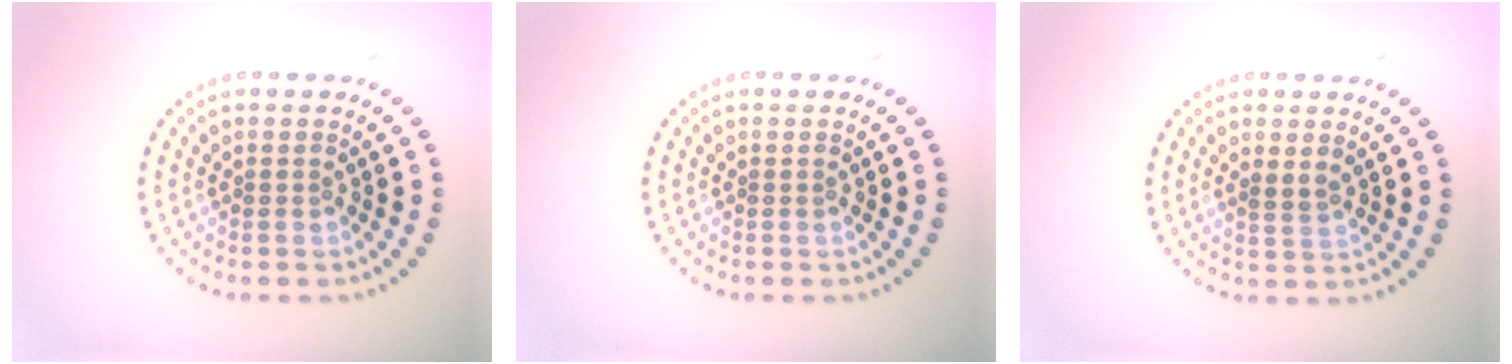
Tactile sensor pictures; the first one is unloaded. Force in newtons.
{"total": 0.0}
{"total": 1.1, "press": 1.0, "slide": 0.5}